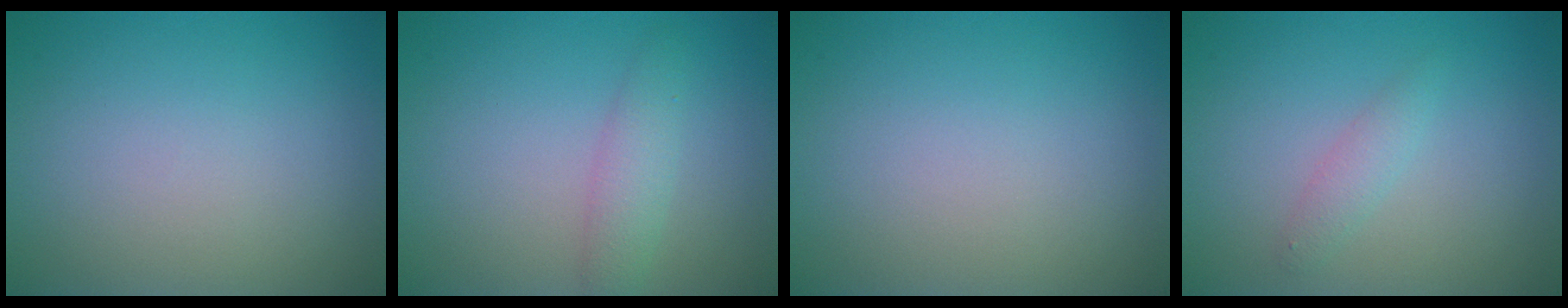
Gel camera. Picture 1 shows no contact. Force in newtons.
{"total": 2.2, "press": 2.2, "slide": 0.0}
{"total": 0.0}
{"total": 1.4, "press": 1.4, "slide": 0.0}